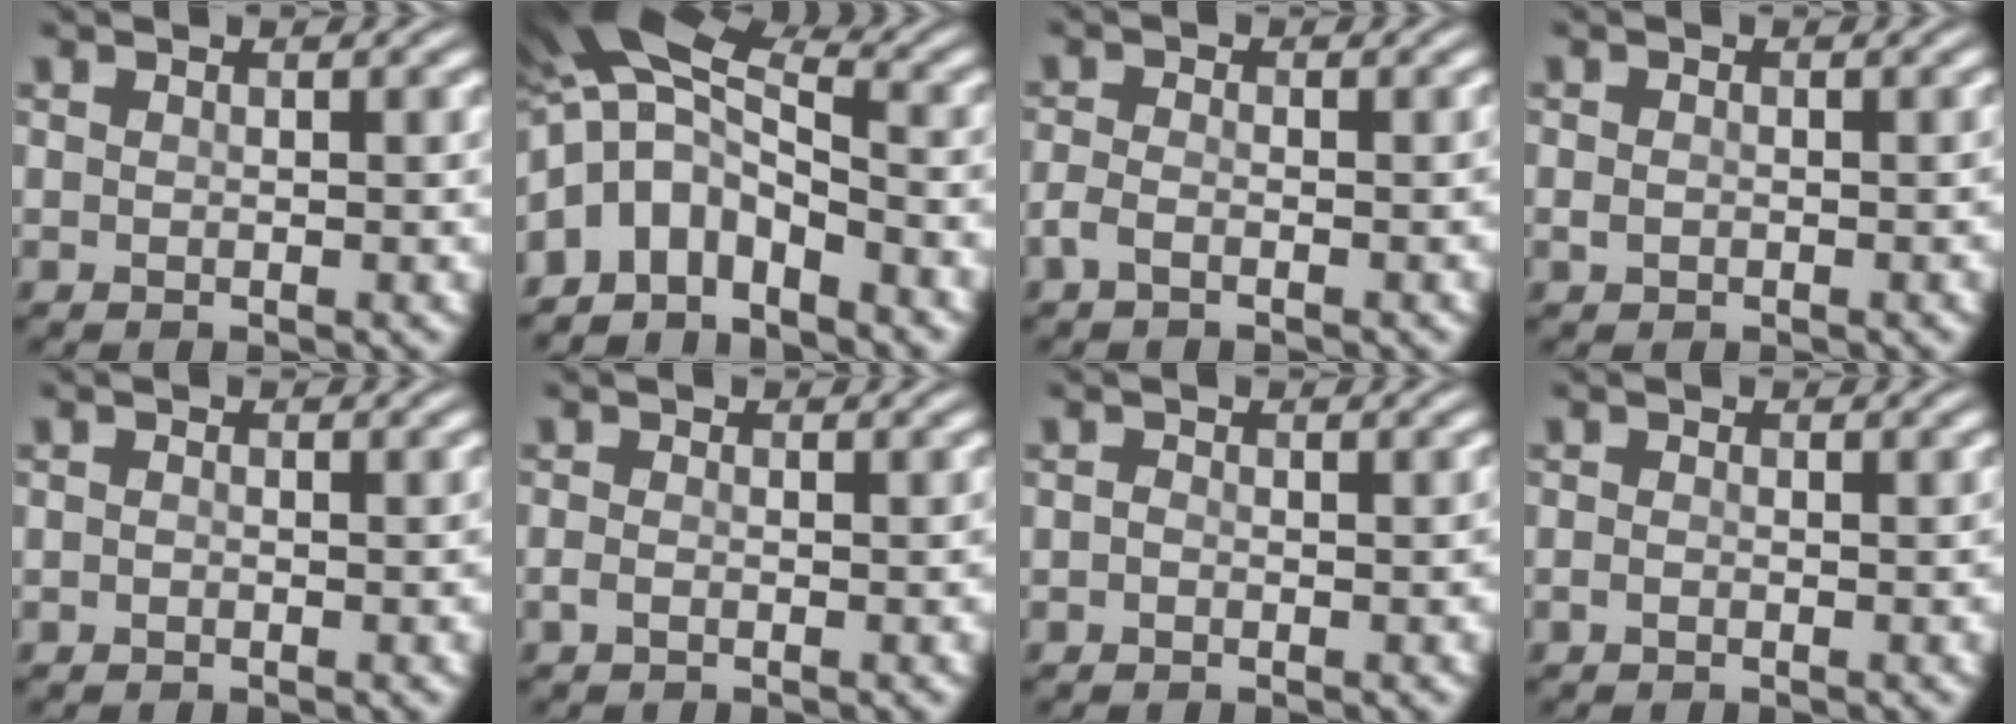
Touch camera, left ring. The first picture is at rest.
{"total": 8.8, "force": [-4.4, 4.9, 5.9], "torque": [-0.117, 0.005, -0.091]}
{"total": 2.6, "force": [-2.3, 0.7, 0.9], "torque": [-0.037, -0.003, -0.056]}
{"total": 1.6, "force": [-0.8, 1.2, 0.6], "torque": [-0.017, -0.005, -0.022]}
{"total": 0.9, "force": [-0.8, 0.3, -0.1], "torque": [-0.003, -0.003, -0.025]}
{"total": 1.6, "force": [-1.5, 0.4, 0.4], "torque": [-0.022, -0.001, -0.037]}
{"total": 1.2, "force": [-1.0, 0.6, -0.1], "torque": [-0.004, -0.001, -0.030]}
{"total": 1.3, "force": [-1.3, 0.1, 0.0], "torque": [-0.010, 0.000, -0.030]}